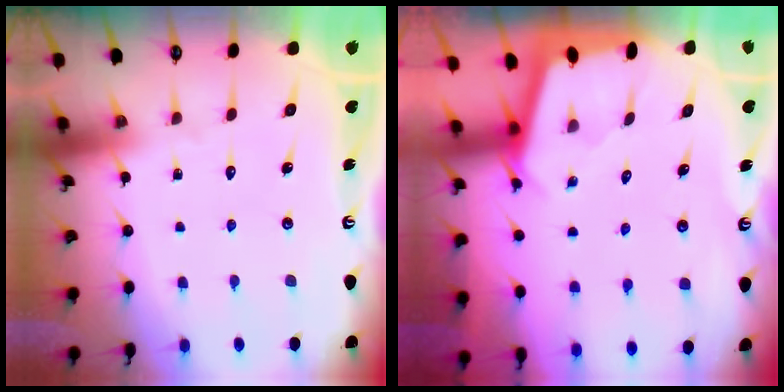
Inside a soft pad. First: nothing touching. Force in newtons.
{"total": 2.0, "press": 2.0, "slide": 0.2}